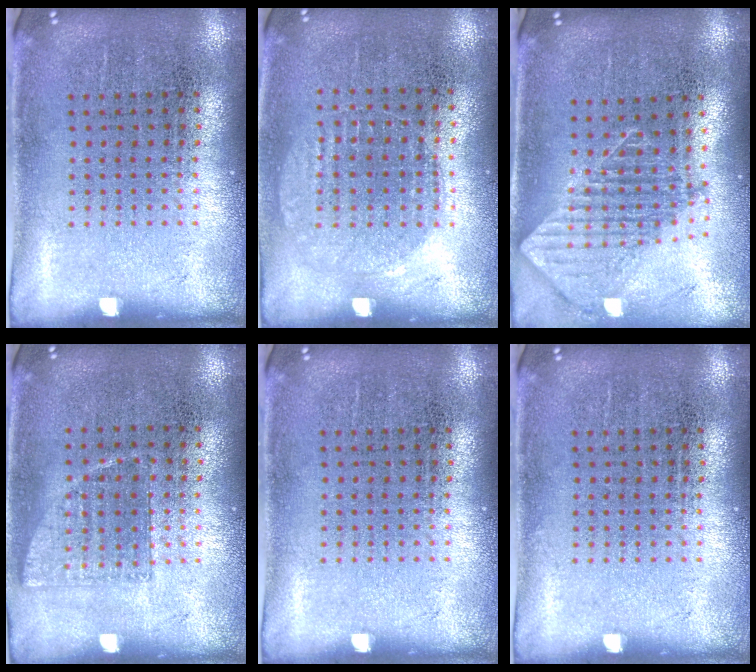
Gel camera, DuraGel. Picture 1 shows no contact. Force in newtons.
{"total": 1.0, "press": 0.9, "slide": 0.4}
{"total": 1.8, "press": 1.4, "slide": 1.2}
{"total": 0.7, "press": 0.7, "slide": 0.2}
{"total": 0.0}
{"total": 0.0}